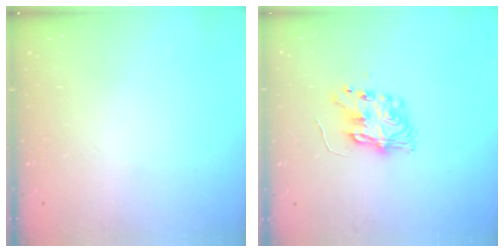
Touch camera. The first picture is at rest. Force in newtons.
{"total": 8.5, "press": 8.5, "slide": 0.3}